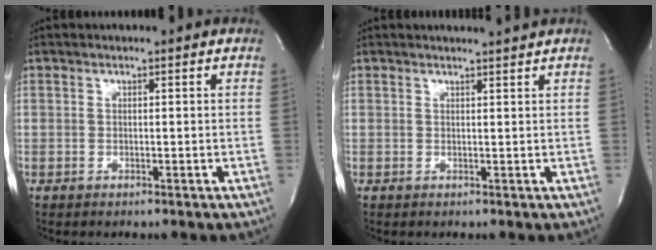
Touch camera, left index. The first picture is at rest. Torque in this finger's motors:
{"motor_torque": [0.02, -0.02, -0.01, -0.01]}